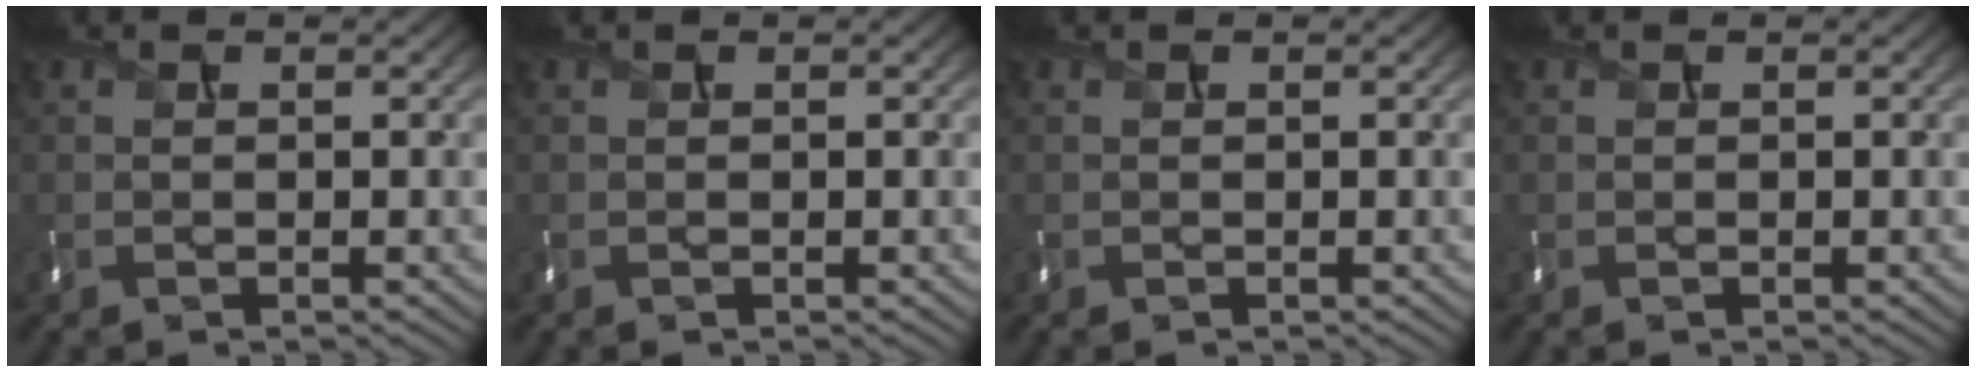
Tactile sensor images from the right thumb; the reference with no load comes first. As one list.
[{"total": 0.0}, {"total": 0.0}, {"total": 0.0}]